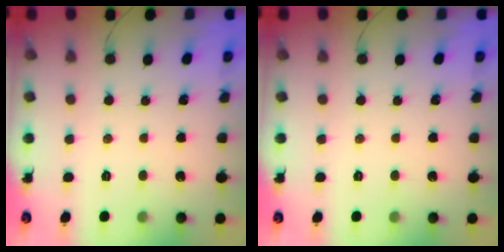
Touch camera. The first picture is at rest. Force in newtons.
{"total": 0.0}